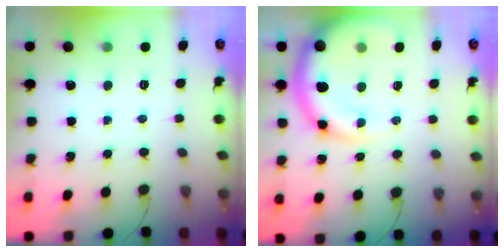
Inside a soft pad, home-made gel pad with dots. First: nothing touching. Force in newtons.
{"total": 9.9, "press": 9.5, "slide": 2.9}